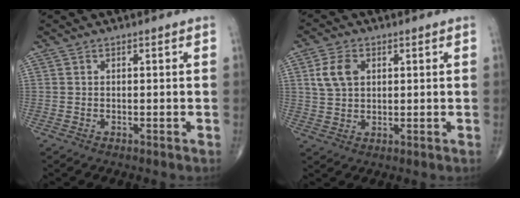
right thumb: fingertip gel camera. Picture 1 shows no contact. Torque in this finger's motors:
{"motor_torque": [-0.72, 0.82, -0.06, -0.15, 0.06]}